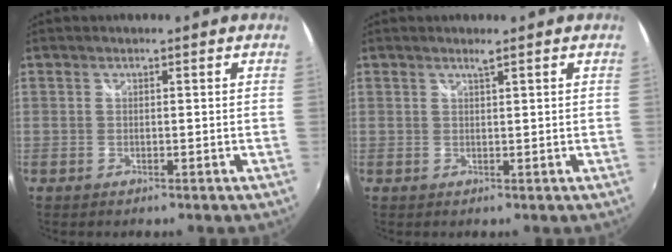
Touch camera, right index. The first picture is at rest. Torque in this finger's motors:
{"motor_torque": [0.22, 0.14, -0.02, 0.00]}